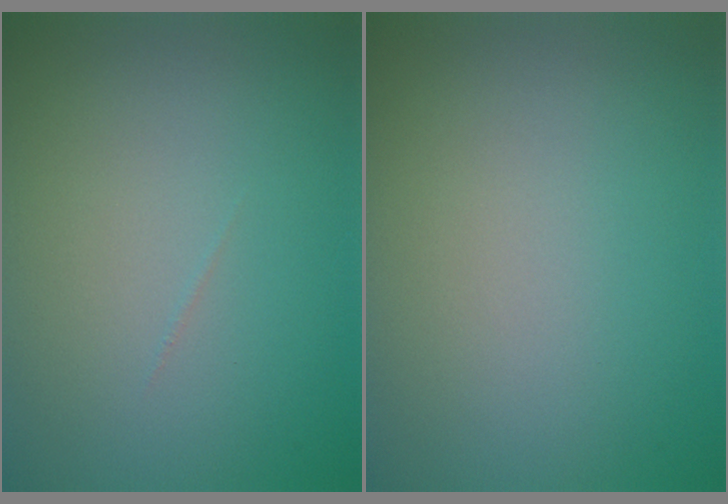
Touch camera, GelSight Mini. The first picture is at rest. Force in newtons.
{"total": 0.0}